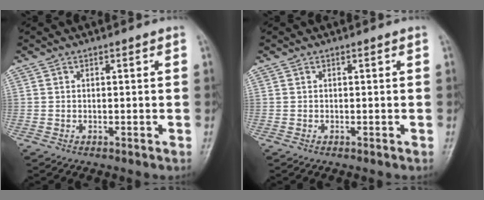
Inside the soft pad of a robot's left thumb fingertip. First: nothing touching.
{"total": 0.0}